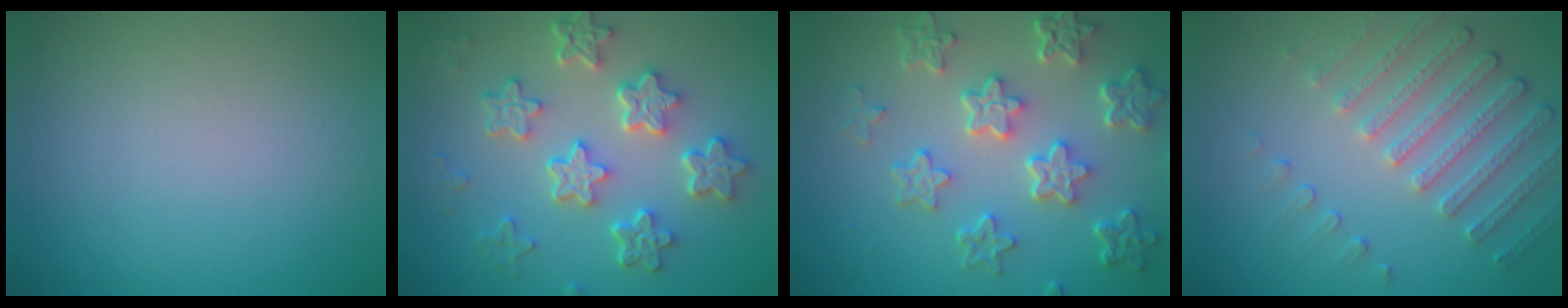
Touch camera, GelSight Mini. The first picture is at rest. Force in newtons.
{"total": 5.8, "press": 4.6, "slide": 3.6}
{"total": 6.4, "press": 4.8, "slide": 4.2}
{"total": 4.6, "press": 3.4, "slide": 3.1}